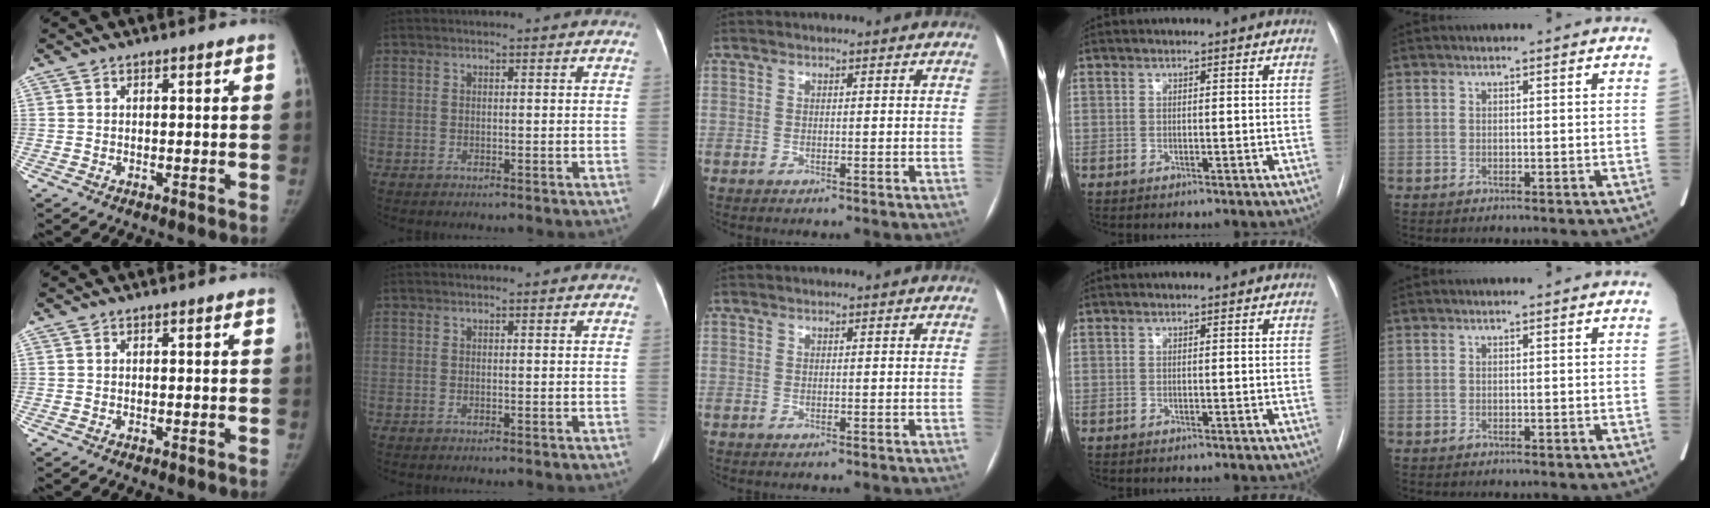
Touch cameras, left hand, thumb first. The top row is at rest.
{}